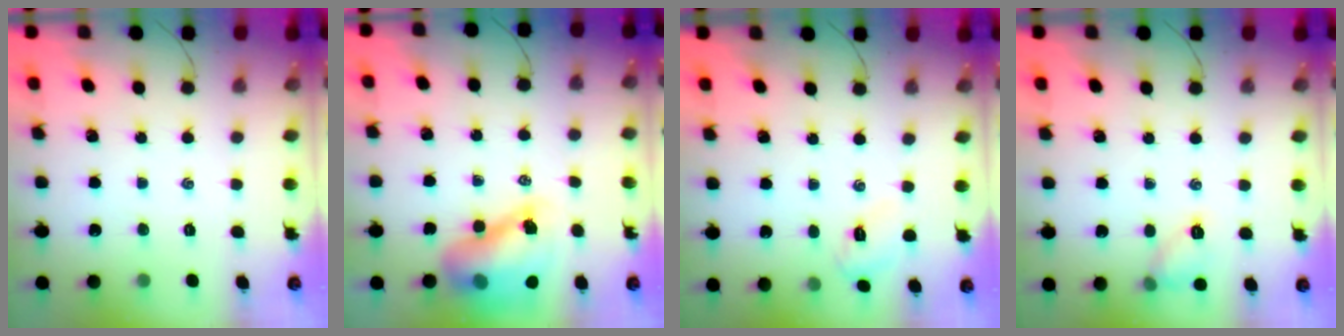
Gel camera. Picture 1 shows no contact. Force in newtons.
{"total": 13.5, "press": 13.0, "slide": 3.7}
{"total": 3.4, "press": 3.3, "slide": 0.9}
{"total": 7.3, "press": 7.3, "slide": 0.6}